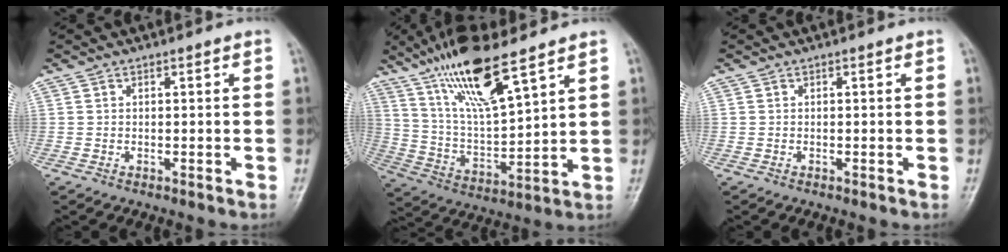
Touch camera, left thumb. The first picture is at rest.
{"total": 16.3, "force": [10.8, 3.6, 11.6], "torque": [-0.207, -0.050, 0.218]}
{"total": 0.0}